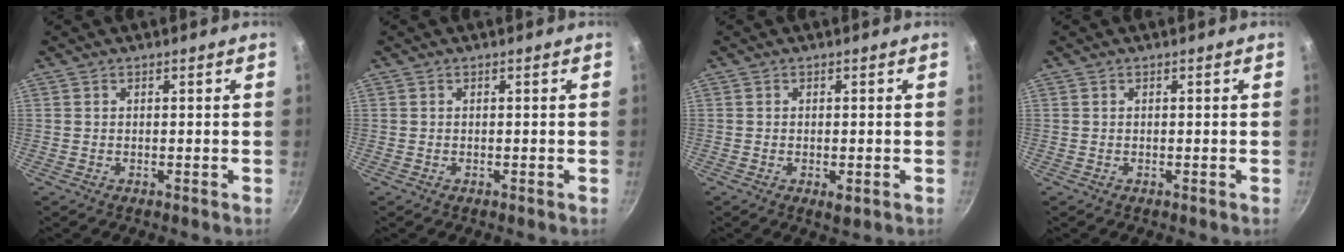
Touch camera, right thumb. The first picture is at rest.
{"total": 0.0}
{"total": 2.1, "force": [-0.7, 0.8, 1.8], "torque": [-0.027, -0.005, -0.009]}
{"total": 0.0}